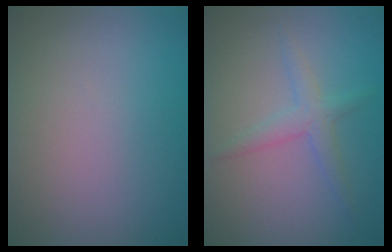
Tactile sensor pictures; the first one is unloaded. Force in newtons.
{"total": 2.0, "press": 2.0, "slide": 0.1}